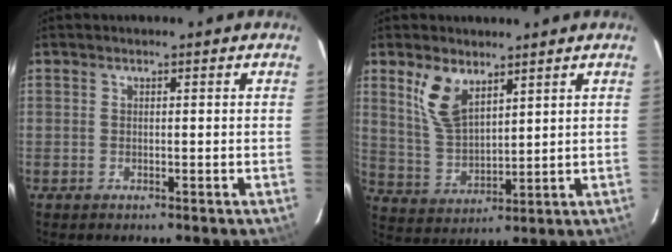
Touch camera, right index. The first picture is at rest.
{"total": 8.8, "force": [5.1, 4.3, 5.7], "torque": [-0.112, 0.003, 0.112]}